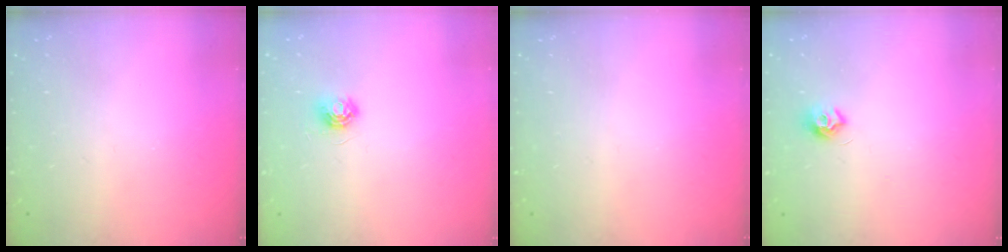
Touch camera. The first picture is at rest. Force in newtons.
{"total": 5.1, "press": 5.1, "slide": 0.5}
{"total": 0.0}
{"total": 7.6, "press": 7.6, "slide": 0.6}